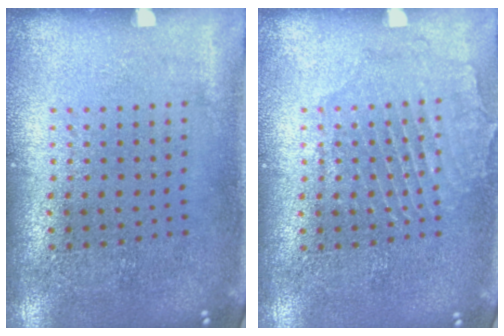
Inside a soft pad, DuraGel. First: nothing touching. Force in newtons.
{"total": 1.5, "press": 1.5, "slide": 0.1}